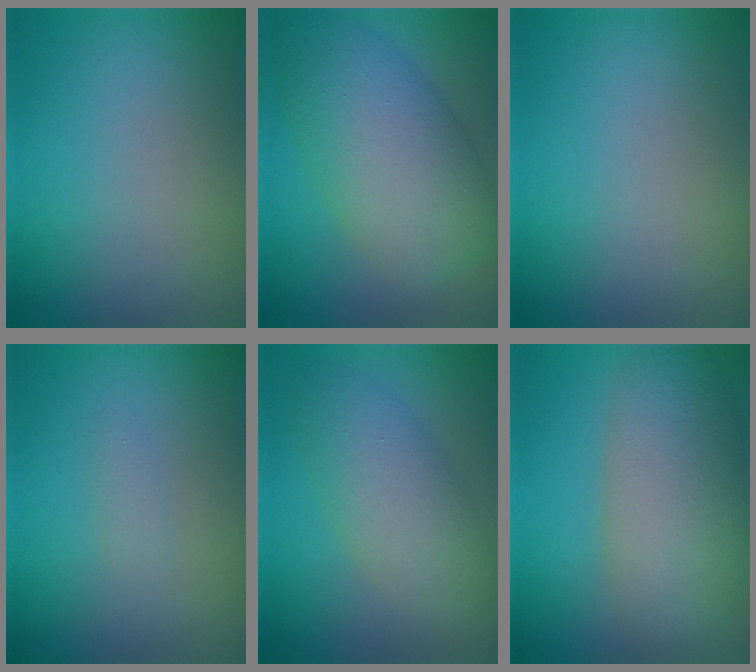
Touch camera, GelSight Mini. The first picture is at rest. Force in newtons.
{"total": 8.5, "press": 8.5, "slide": 0.3}
{"total": 0.0}
{"total": 0.8, "press": 0.8, "slide": 0.0}
{"total": 5.1, "press": 5.1, "slide": 0.1}
{"total": 7.3, "press": 7.3, "slide": 0.2}